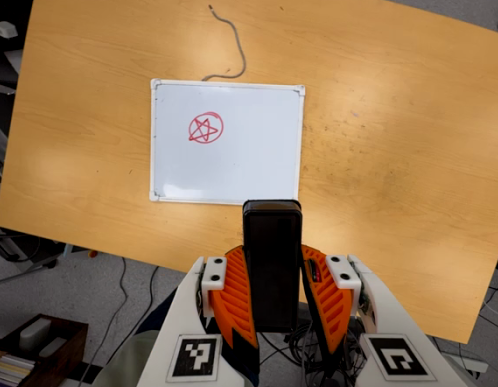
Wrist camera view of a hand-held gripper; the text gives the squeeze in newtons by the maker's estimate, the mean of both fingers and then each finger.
{"total": 9.0, "left": 7.5, "right": 10.4}